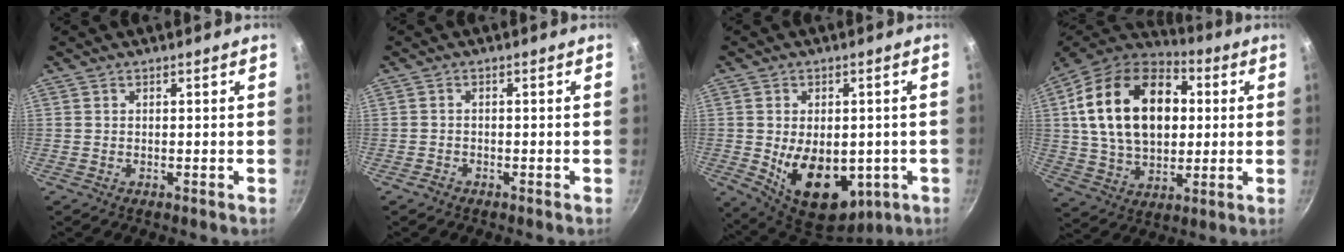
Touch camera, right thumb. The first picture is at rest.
{"total": 1.2, "force": [-0.9, 0.7, 0.2], "torque": [-0.011, 0.013, -0.019]}
{"total": 16.1, "force": [-2.8, 10.4, 11.9], "torque": [-0.153, -0.015, -0.017]}
{"total": 24.8, "force": [4.5, 16.5, 18.0], "torque": [-0.290, 0.017, 0.070]}